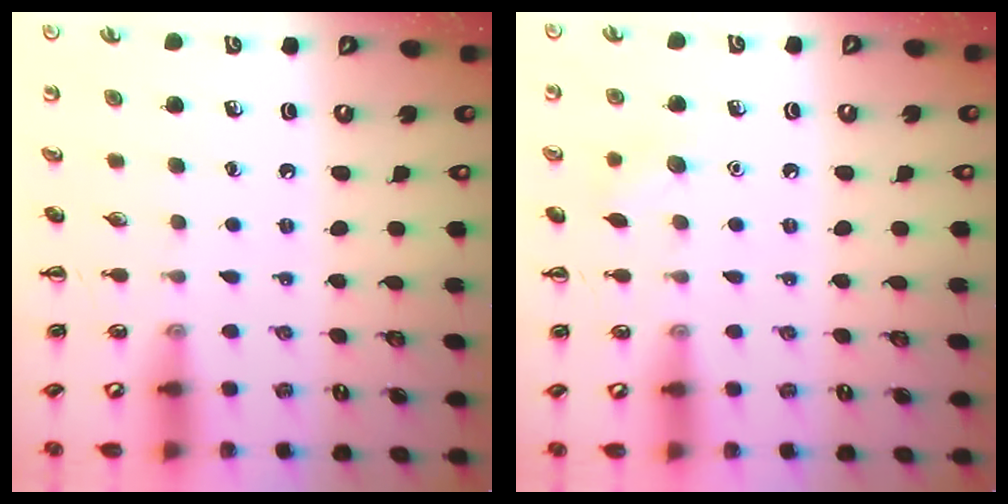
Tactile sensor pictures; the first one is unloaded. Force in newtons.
{"total": 5.6, "press": 5.5, "slide": 1.3}